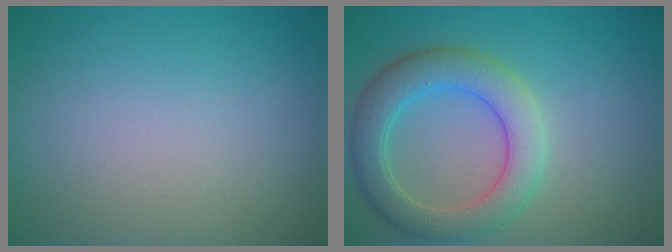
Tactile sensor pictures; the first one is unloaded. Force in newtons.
{"total": 5.4, "press": 5.4, "slide": 0.2}